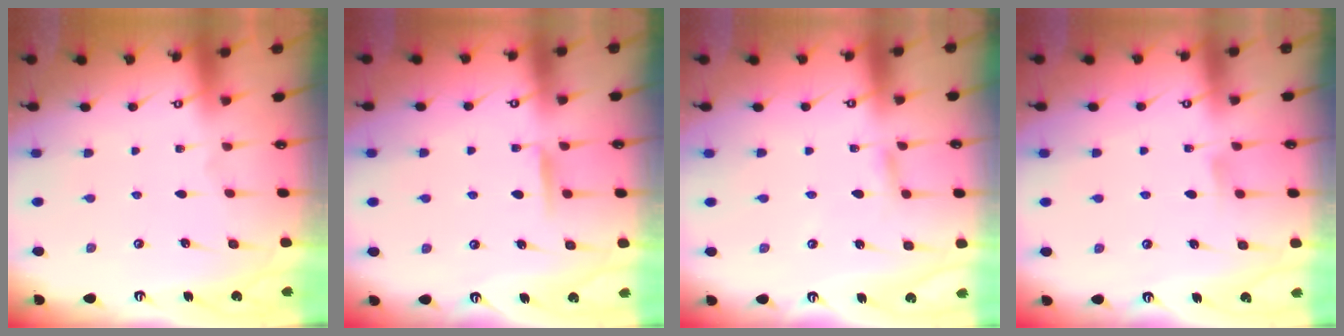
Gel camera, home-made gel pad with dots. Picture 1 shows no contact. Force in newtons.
{"total": 7.2, "press": 7.2, "slide": 0.9}
{"total": 2.9, "press": 2.8, "slide": 0.3}
{"total": 5.6, "press": 5.5, "slide": 0.8}